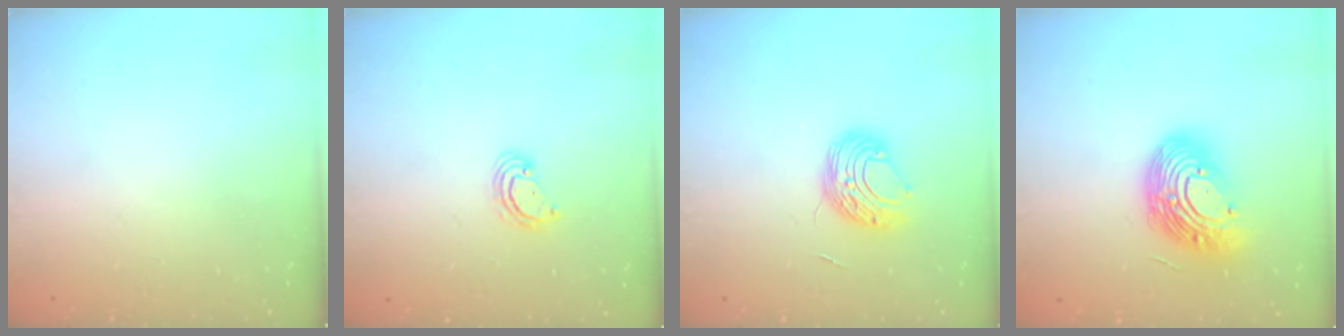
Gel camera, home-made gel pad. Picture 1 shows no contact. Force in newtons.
{"total": 3.6, "press": 3.6, "slide": 0.4}
{"total": 9.3, "press": 9.3, "slide": 0.5}
{"total": 16.9, "press": 16.8, "slide": 1.6}